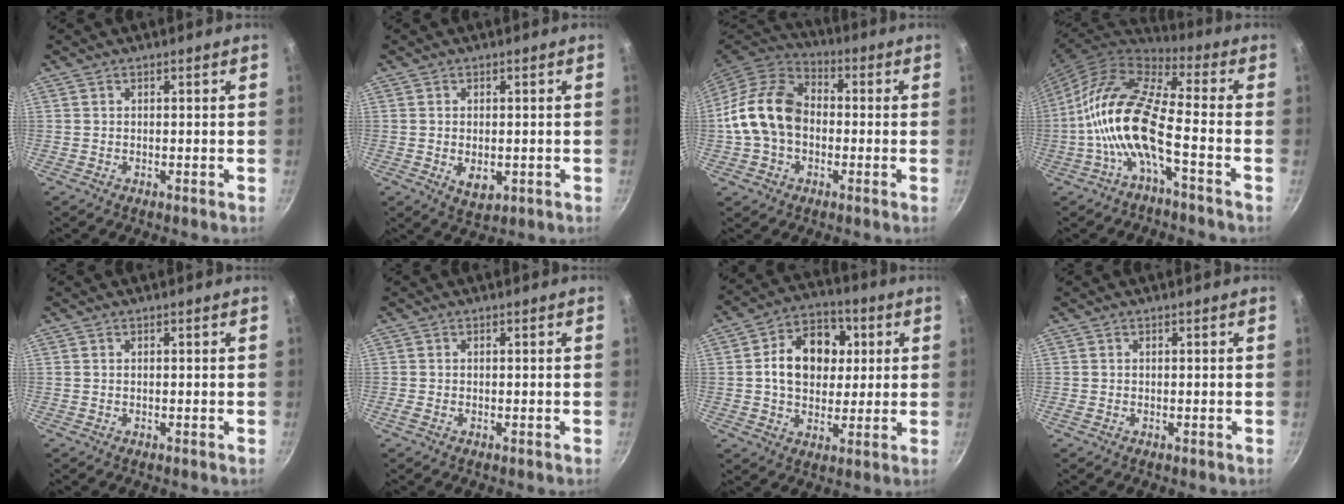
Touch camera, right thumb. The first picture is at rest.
{"total": 4.4, "force": [-0.7, 2.7, 3.3], "torque": [-0.050, -0.011, -0.005]}
{"total": 15.4, "force": [-0.9, 11.4, 10.3], "torque": [-0.170, 0.035, -0.030]}
{"total": 15.4, "force": [-4.2, 5.1, 13.9], "torque": [-0.271, 0.043, -0.096]}
{"total": 0.0}
{"total": 0.7, "force": [-0.3, 0.5, 0.5], "torque": [-0.012, 0.000, -0.008]}
{"total": 14.2, "force": [2.3, 10.8, 8.9], "torque": [-0.102, 0.012, 0.026]}
{"total": 0.0}